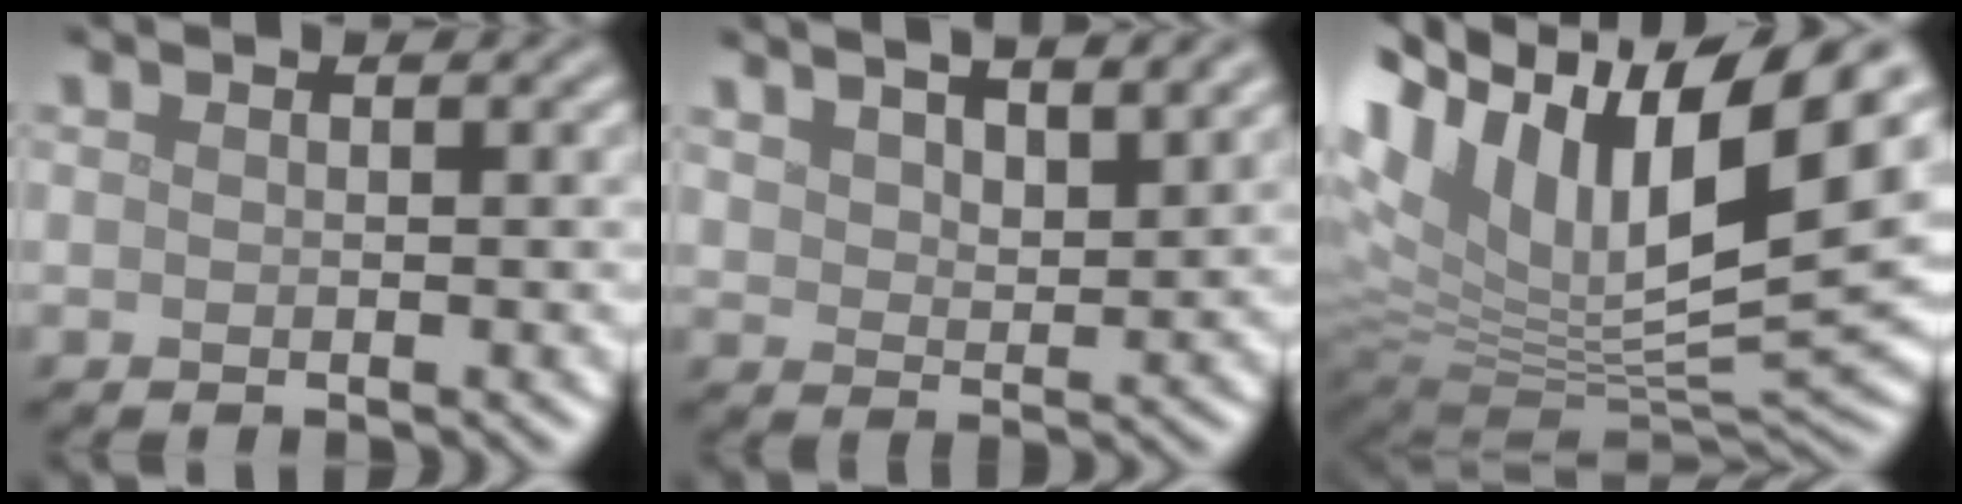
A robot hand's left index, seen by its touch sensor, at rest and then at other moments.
{"total": 8.5, "force": [5.6, 3.6, 5.3], "torque": [-0.076, 0.026, 0.070]}
{"total": 16.7, "force": [6.3, 8.0, 13.3], "torque": [-0.258, 0.011, 0.110]}